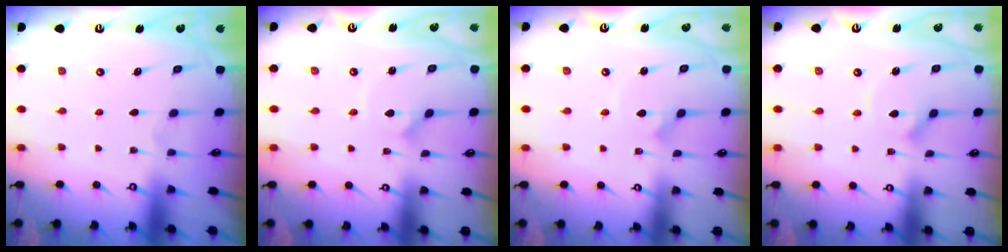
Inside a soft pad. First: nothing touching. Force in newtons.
{"total": 1.9, "press": 1.9, "slide": 0.1}
{"total": 2.3, "press": 2.3, "slide": 0.1}
{"total": 5.4, "press": 5.4, "slide": 0.4}